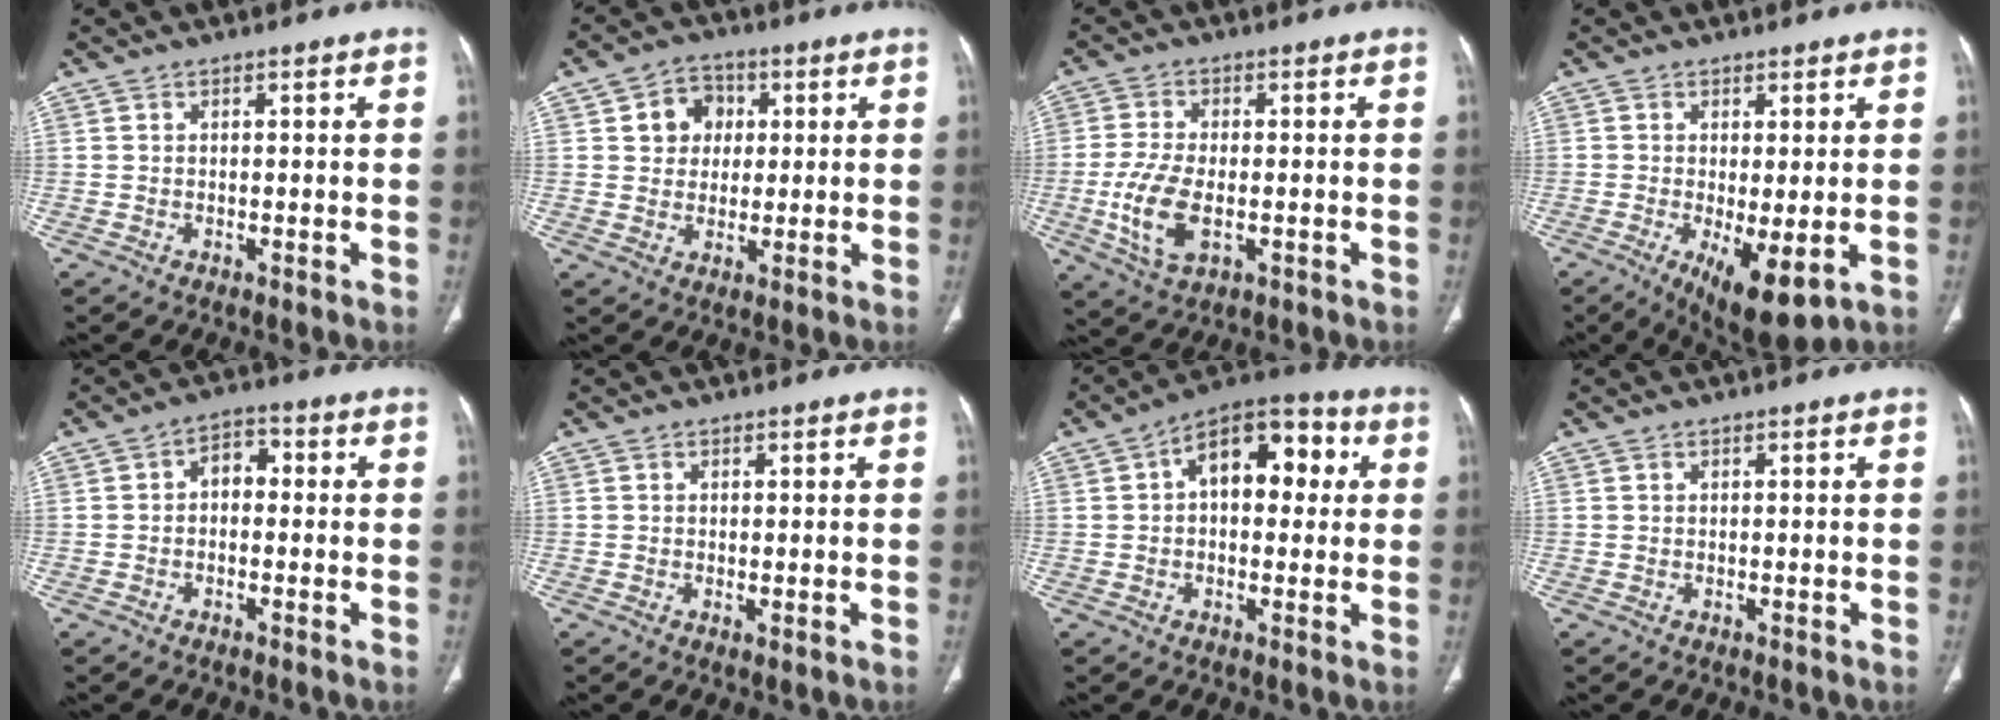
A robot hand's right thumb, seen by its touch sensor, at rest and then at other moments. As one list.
[{"total": 7.1, "force": [1.8, 6.1, 3.1], "torque": [-0.012, 0.000, 0.025]}, {"total": 9.3, "force": [-2.1, 4.8, 7.7], "torque": [-0.164, -0.004, -0.036]}, {"total": 8.9, "force": [-2.3, 3.1, 8.0], "torque": [-0.129, -0.023, -0.026]}, {"total": 4.3, "force": [-0.1, 3.0, 3.1], "torque": [-0.033, 0.018, -0.015]}, {"total": 0.6, "force": [0.0, 0.1, 0.6], "torque": [-0.016, -0.006, 0.001]}, {"total": 13.6, "force": [2.8, 8.0, 10.6], "torque": [-0.119, 0.031, 0.032]}, {"total": 0.0}]